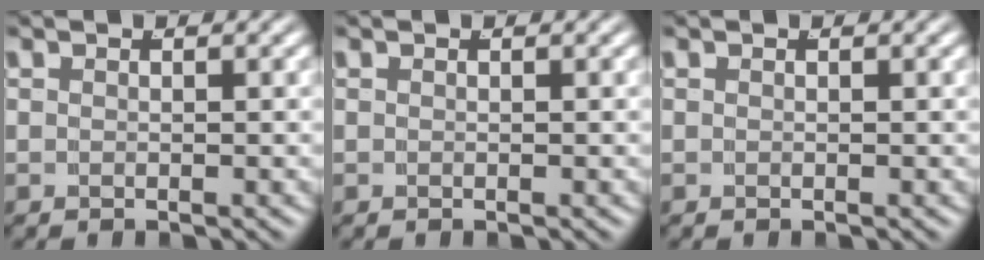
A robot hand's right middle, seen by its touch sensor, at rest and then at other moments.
{"total": 0.0}
{"total": 0.0}